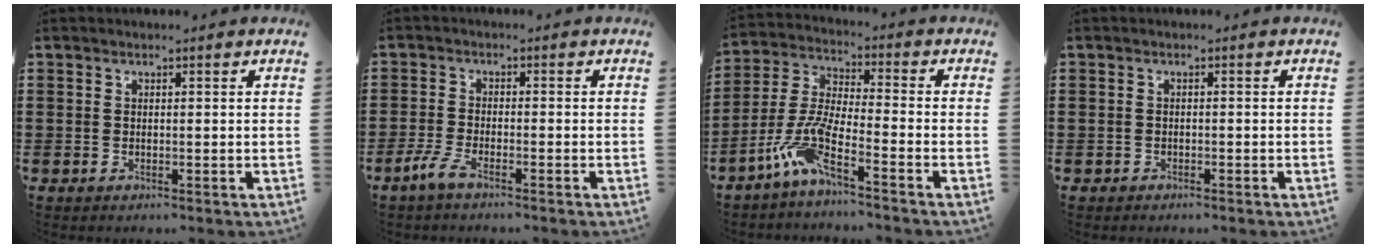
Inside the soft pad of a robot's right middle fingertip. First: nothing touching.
{"total": 3.5, "force": [-2.6, 0.7, 2.3], "torque": [-0.067, -0.010, -0.055]}
{"total": 8.2, "force": [-5.8, 0.8, 5.8], "torque": [-0.146, -0.020, -0.117]}
{"total": 0.9, "force": [-0.8, 0.4, -0.1], "torque": [0.001, 0.001, -0.018]}